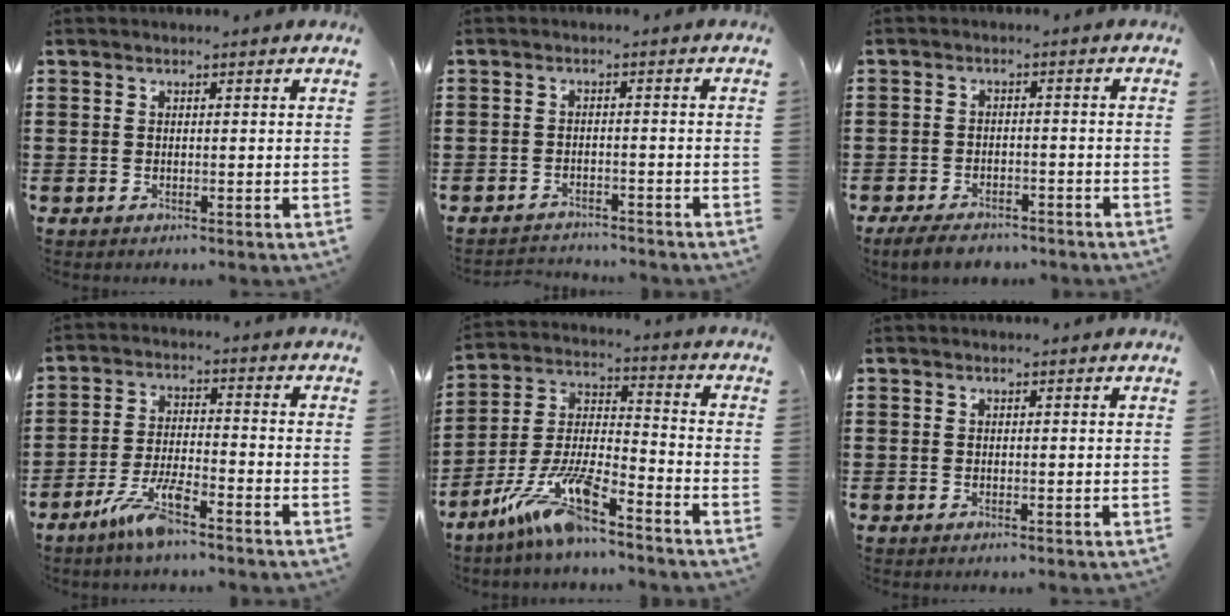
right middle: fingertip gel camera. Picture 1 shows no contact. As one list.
[{"total": 2.3, "force": [-2.3, 0.3, -0.1], "torque": [-0.005, -0.001, -0.050]}, {"total": 3.8, "force": [-3.5, 1.2, 1.2], "torque": [-0.033, 0.000, -0.073]}, {"total": 6.7, "force": [-4.7, 1.2, 4.5], "torque": [-0.097, -0.002, -0.090]}, {"total": 11.6, "force": [-8.9, 1.7, 7.3], "torque": [-0.166, 0.002, -0.179]}, {"total": 0.0}]